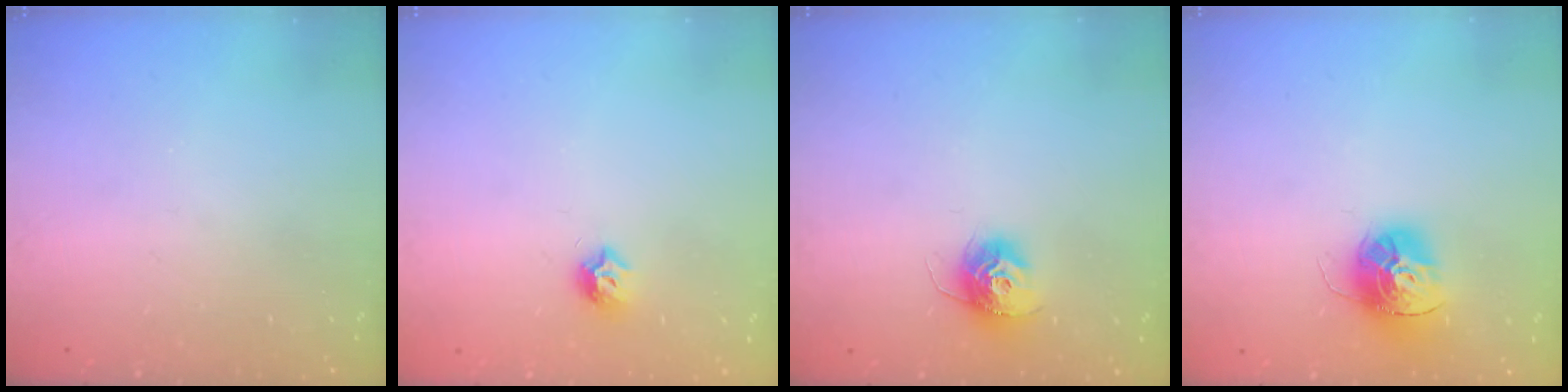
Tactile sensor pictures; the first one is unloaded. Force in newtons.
{"total": 6.4, "press": 6.4, "slide": 0.3}
{"total": 11.0, "press": 11.0, "slide": 0.8}
{"total": 13.7, "press": 13.7, "slide": 1.2}